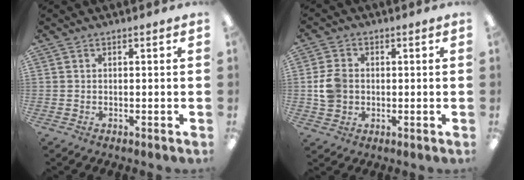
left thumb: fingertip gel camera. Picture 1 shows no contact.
{"total": 7.0, "force": [0.1, 6.0, 3.6], "torque": [-0.076, 0.010, 0.004]}